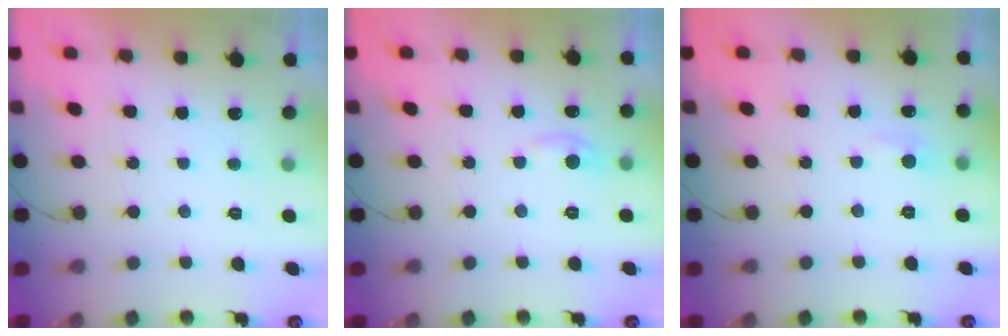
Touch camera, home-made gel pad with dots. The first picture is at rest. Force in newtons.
{"total": 6.1, "press": 6.1, "slide": 0.8}
{"total": 4.9, "press": 4.8, "slide": 0.8}